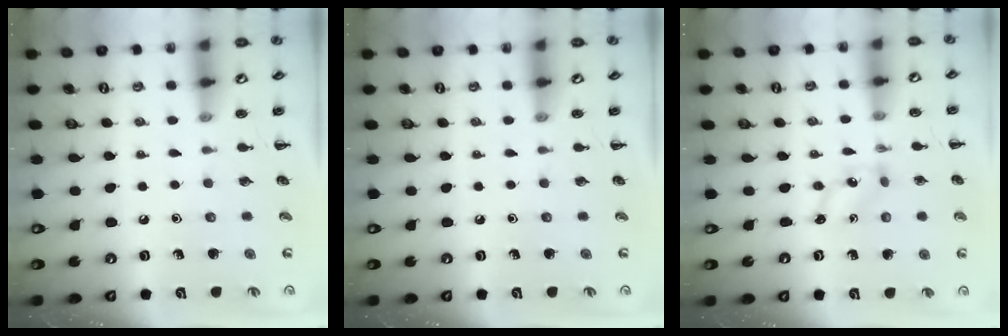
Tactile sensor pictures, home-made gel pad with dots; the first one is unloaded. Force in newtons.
{"total": 0.0}
{"total": 1.4, "press": 1.4, "slide": 0.3}